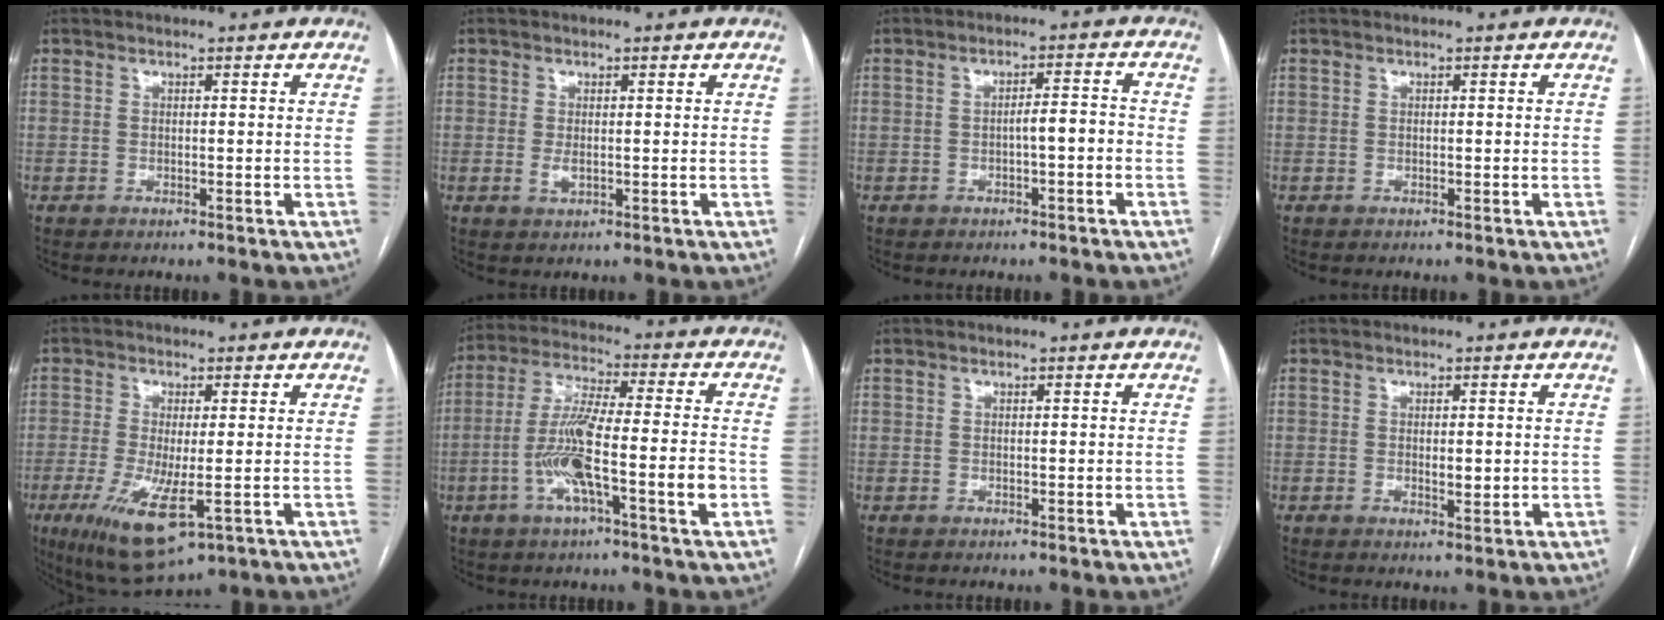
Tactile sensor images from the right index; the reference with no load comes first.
{"total": 1.6, "force": [-0.1, 0.8, 1.4], "torque": [-0.027, -0.003, 0.002]}
{"total": 3.1, "force": [-1.0, 0.6, 2.9], "torque": [-0.043, 0.011, -0.014]}
{"total": 0.0}
{"total": 10.8, "force": [-3.8, 2.8, 9.7], "torque": [-0.186, -0.032, -0.056]}
{"total": 12.5, "force": [-3.8, 0.7, 11.8], "torque": [-0.224, 0.005, -0.073]}
{"total": 0.0}
{"total": 2.0, "force": [0.1, 0.8, 1.9], "torque": [-0.029, -0.004, 0.003]}